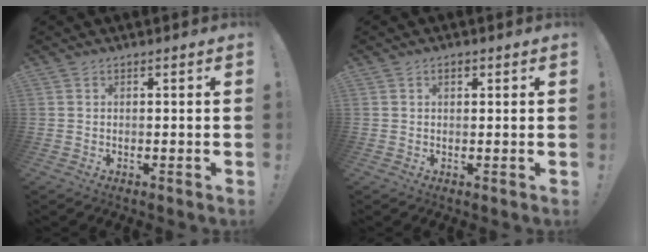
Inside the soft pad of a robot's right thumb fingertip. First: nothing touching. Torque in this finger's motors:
{"motor_torque": [-0.02, 0.06, -0.04, 0.02, 0.00]}